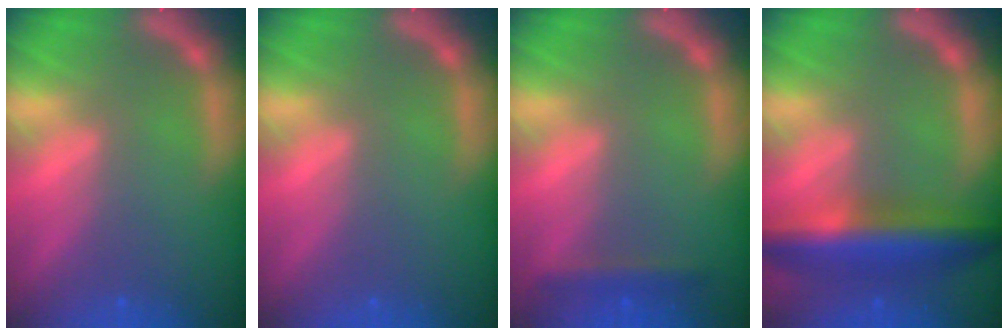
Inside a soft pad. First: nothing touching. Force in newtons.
{"total": 0.0}
{"total": 1.9}
{"total": 7.5}